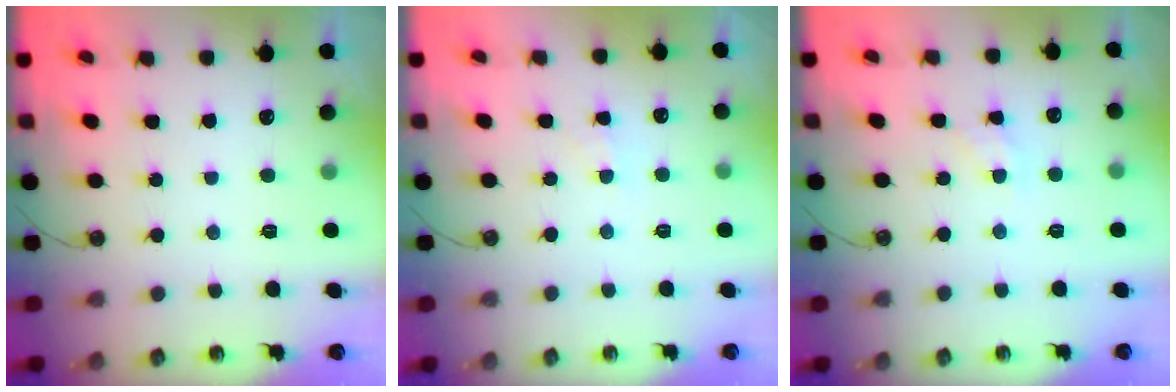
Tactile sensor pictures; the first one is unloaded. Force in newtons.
{"total": 3.8, "press": 3.7, "slide": 0.5}
{"total": 3.0, "press": 3.0, "slide": 0.2}